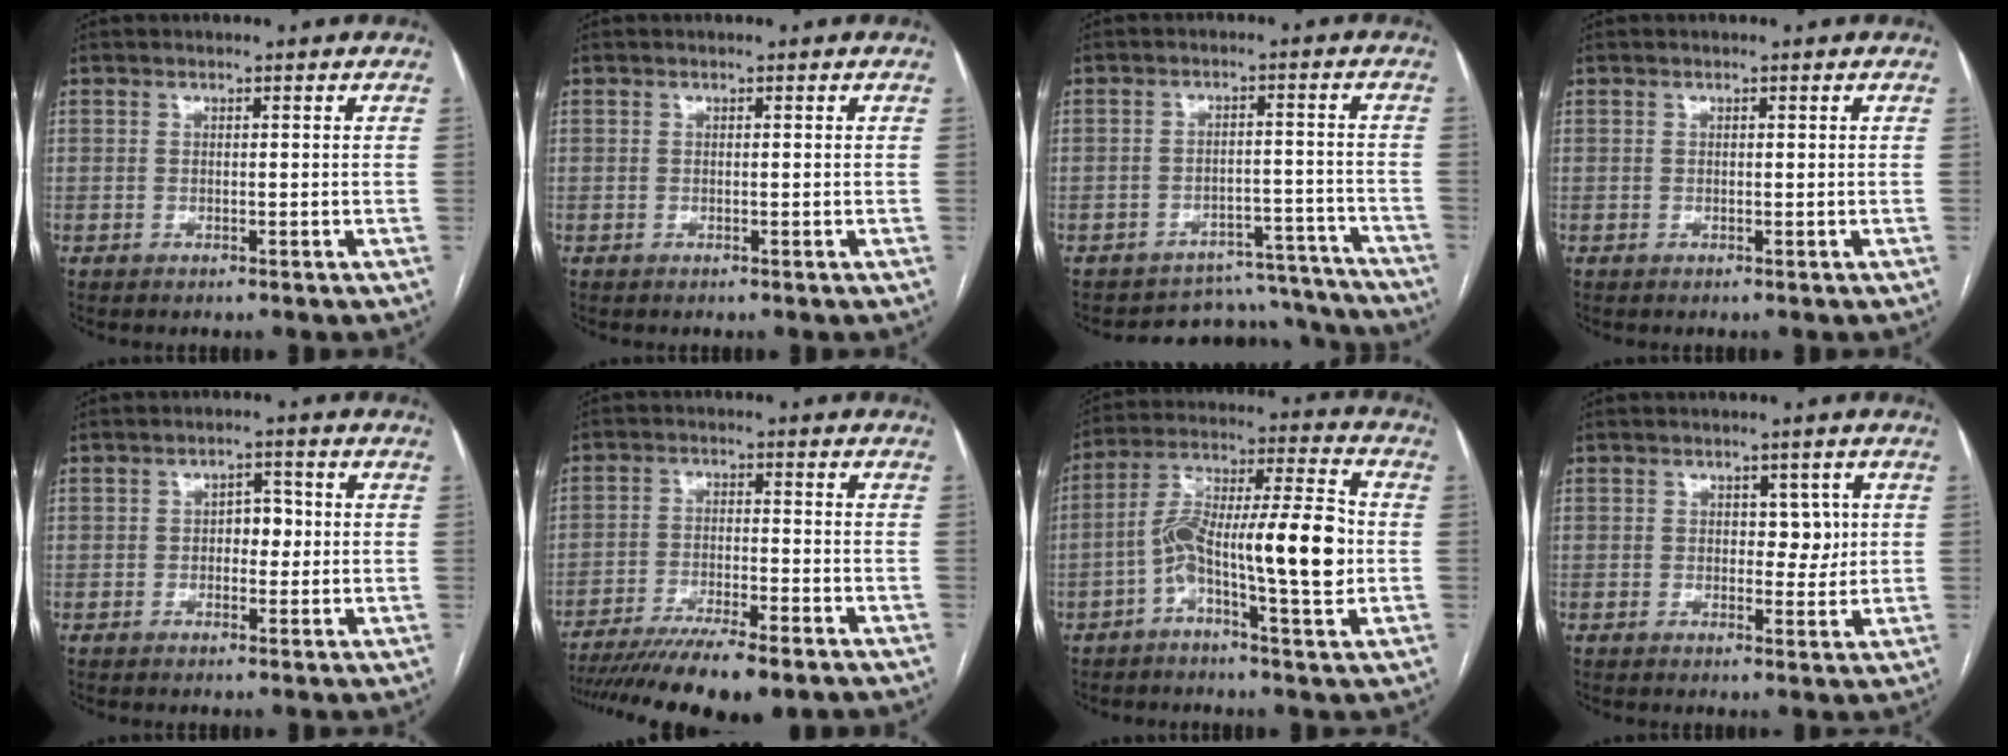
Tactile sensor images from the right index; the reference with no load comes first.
{"total": 0.0}
{"total": 11.7, "force": [-11.2, 3.3, -0.9], "torque": [0.036, 0.051, -0.139]}
{"total": 0.0}
{"total": 3.1, "force": [-0.1, 1.9, 2.4], "torque": [-0.030, 0.010, -0.002]}
{"total": 16.9, "force": [-13.7, 1.9, 9.8], "torque": [-0.150, -0.031, -0.213]}
{"total": 15.7, "force": [-2.9, 2.5, 15.2], "torque": [-0.265, 0.027, -0.048]}
{"total": 3.3, "force": [0.8, 2.0, 2.6], "torque": [-0.026, 0.002, 0.012]}